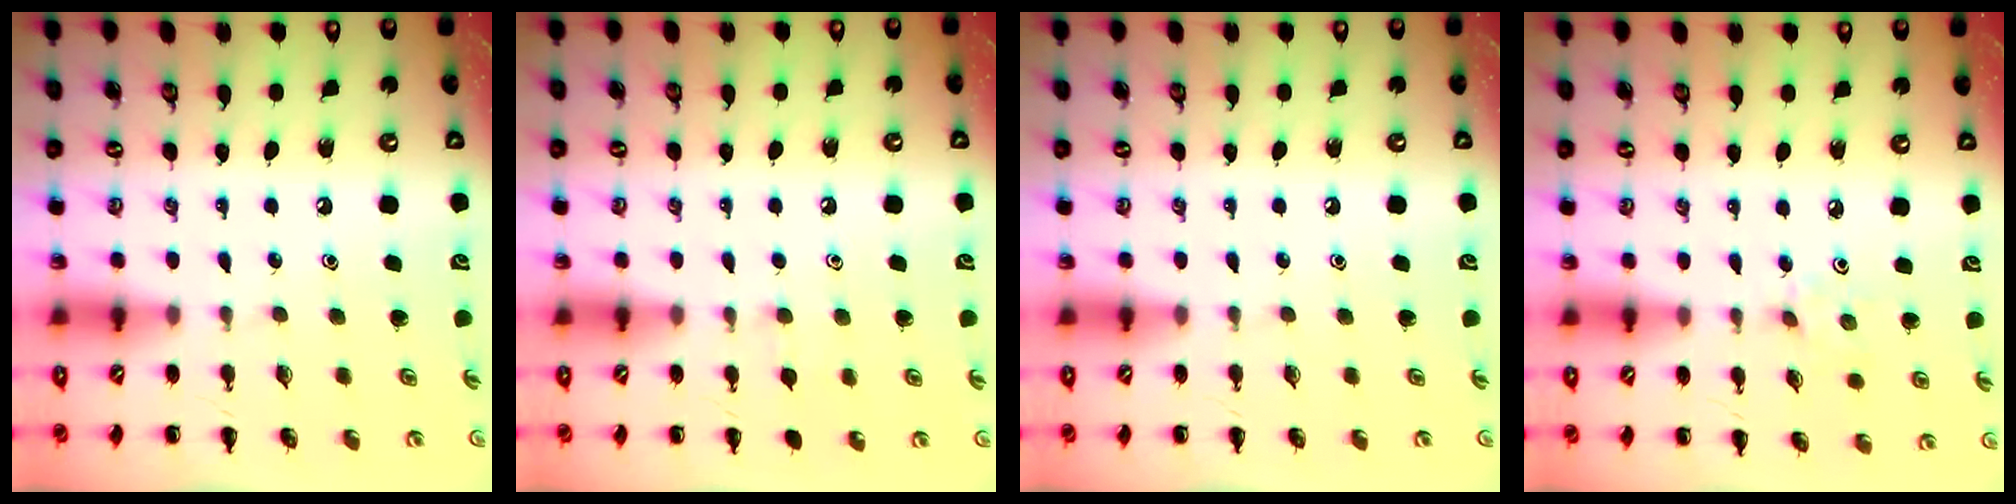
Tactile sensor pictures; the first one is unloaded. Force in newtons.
{"total": 5.5, "press": 5.2, "slide": 1.8}
{"total": 0.0}
{"total": 2.5, "press": 2.4, "slide": 0.9}